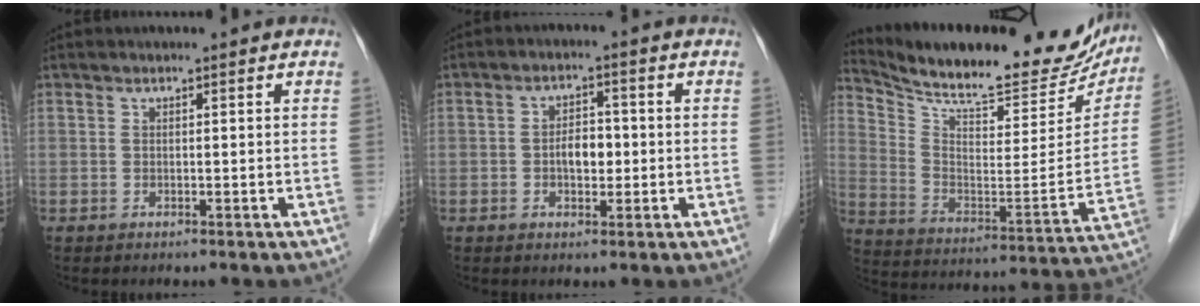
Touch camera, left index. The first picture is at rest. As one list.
[{"total": 3.7, "force": [-0.7, 2.1, 3.0], "torque": [-0.053, 0.007, -0.010]}, {"total": 25.8, "force": [23.1, 6.1, 9.9], "torque": [-0.162, -0.048, 0.324]}]